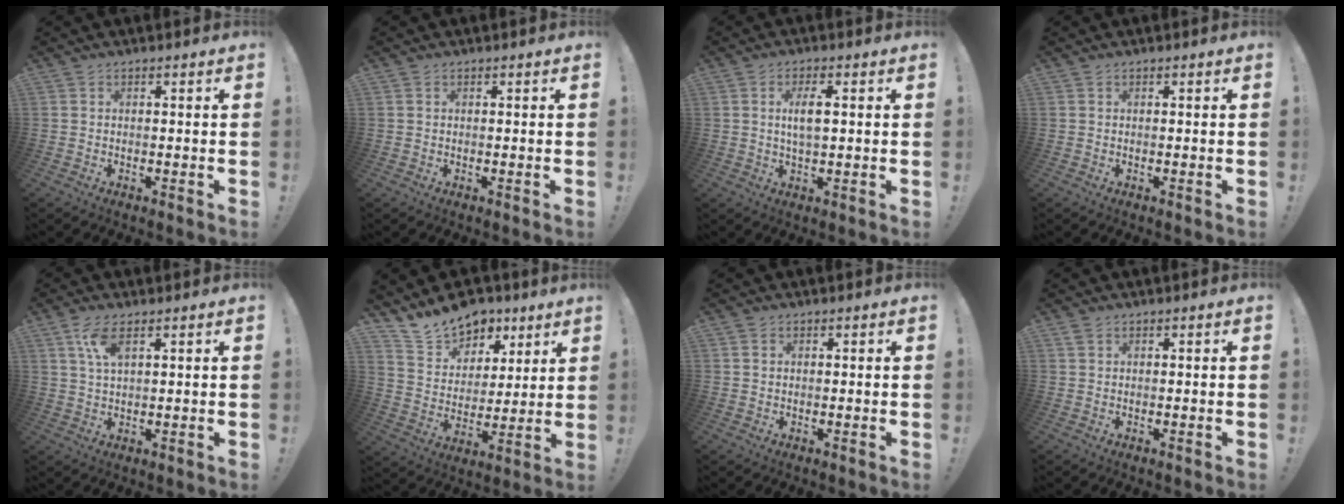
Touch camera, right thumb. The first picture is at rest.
{"total": 0.0}
{"total": 5.6, "force": [1.1, 2.0, 5.1], "torque": [-0.089, -0.004, 0.014]}
{"total": 0.0}
{"total": 5.9, "force": [2.9, 2.1, 4.7], "torque": [-0.080, -0.008, 0.050]}
{"total": 13.9, "force": [11.1, 7.9, 3.0], "torque": [-0.057, -0.081, 0.208]}
{"total": 0.8, "force": [0.3, 0.7, 0.2], "torque": [0.003, 0.000, 0.005]}
{"total": 1.3, "force": [0.8, 0.6, 0.7], "torque": [-0.021, 0.004, 0.017]}